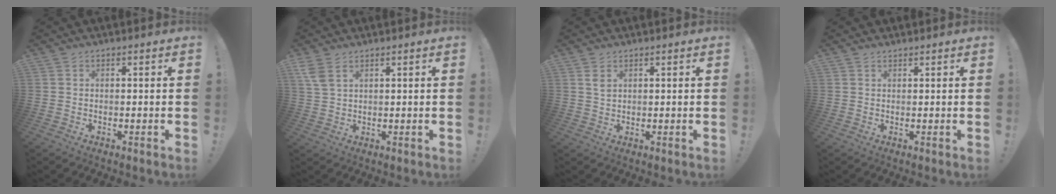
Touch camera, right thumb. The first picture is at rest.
{"total": 4.8, "force": [2.9, 2.4, 3.0], "torque": [-0.056, -0.006, 0.055]}
{"total": 2.4, "force": [1.2, 1.3, 1.5], "torque": [-0.017, -0.004, 0.019]}
{"total": 0.8, "force": [0.8, 0.2, 0.1], "torque": [-0.001, -0.002, 0.015]}